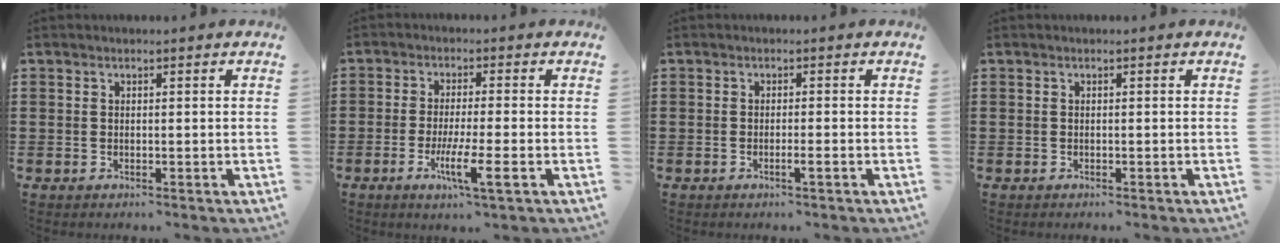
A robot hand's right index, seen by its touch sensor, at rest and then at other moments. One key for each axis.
{"total": 6.8, "fx": -2.7, "fy": 0.7, "fz": 6.1, "tx": -0.104, "ty": -0.009, "tz": -0.045}
{"total": 1.5, "fx": -0.8, "fy": -0.1, "fz": 1.3, "tx": -0.022, "ty": -0.004, "tz": -0.015}
{"total": 0.0}